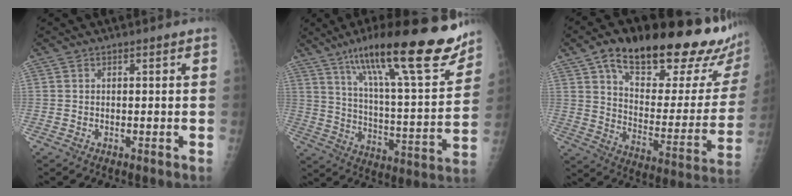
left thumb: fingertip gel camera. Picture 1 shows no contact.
{"total": 26.8, "force": [18.1, 5.2, 19.1], "torque": [-0.271, -0.058, 0.284]}
{"total": 31.5, "force": [20.0, 11.2, 21.7], "torque": [-0.286, -0.046, 0.294]}